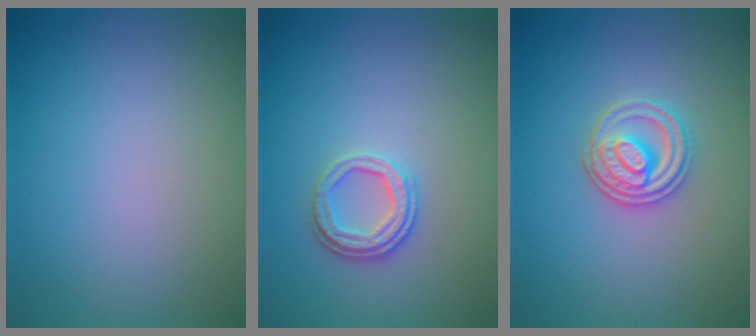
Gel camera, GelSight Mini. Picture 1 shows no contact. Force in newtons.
{"total": 2.5, "press": 2.1, "slide": 1.4}
{"total": 3.3, "press": 2.9, "slide": 1.6}